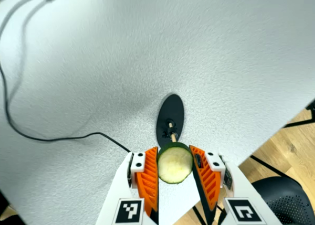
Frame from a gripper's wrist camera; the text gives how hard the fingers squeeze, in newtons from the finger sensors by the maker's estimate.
{"total": 12.5, "left": 13.0, "right": 12.1}